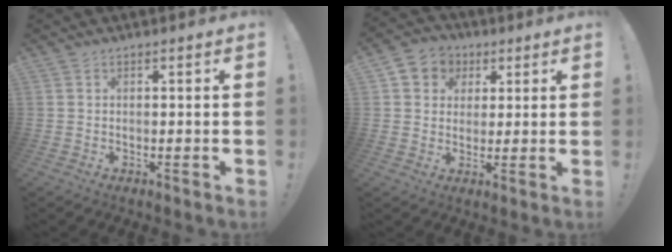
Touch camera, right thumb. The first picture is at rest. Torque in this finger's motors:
{"motor_torque": [0.64, 1.32, 0.10, -0.09, 0.00]}